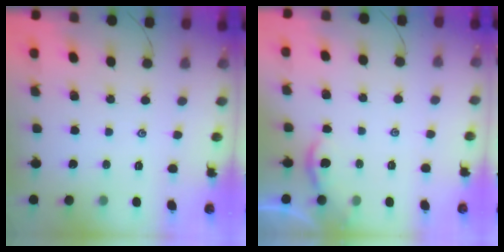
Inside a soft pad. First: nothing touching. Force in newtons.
{"total": 2.0, "press": 2.0, "slide": 0.2}